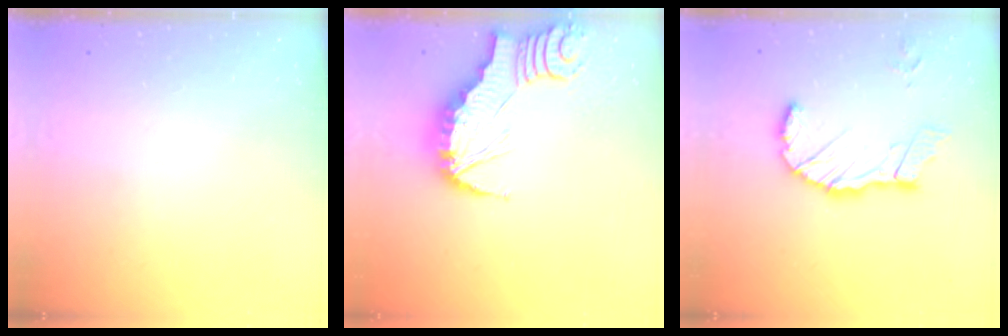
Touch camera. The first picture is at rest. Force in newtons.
{"total": 2.2, "press": 2.2, "slide": 0.2}
{"total": 12.7, "press": 12.6, "slide": 1.6}